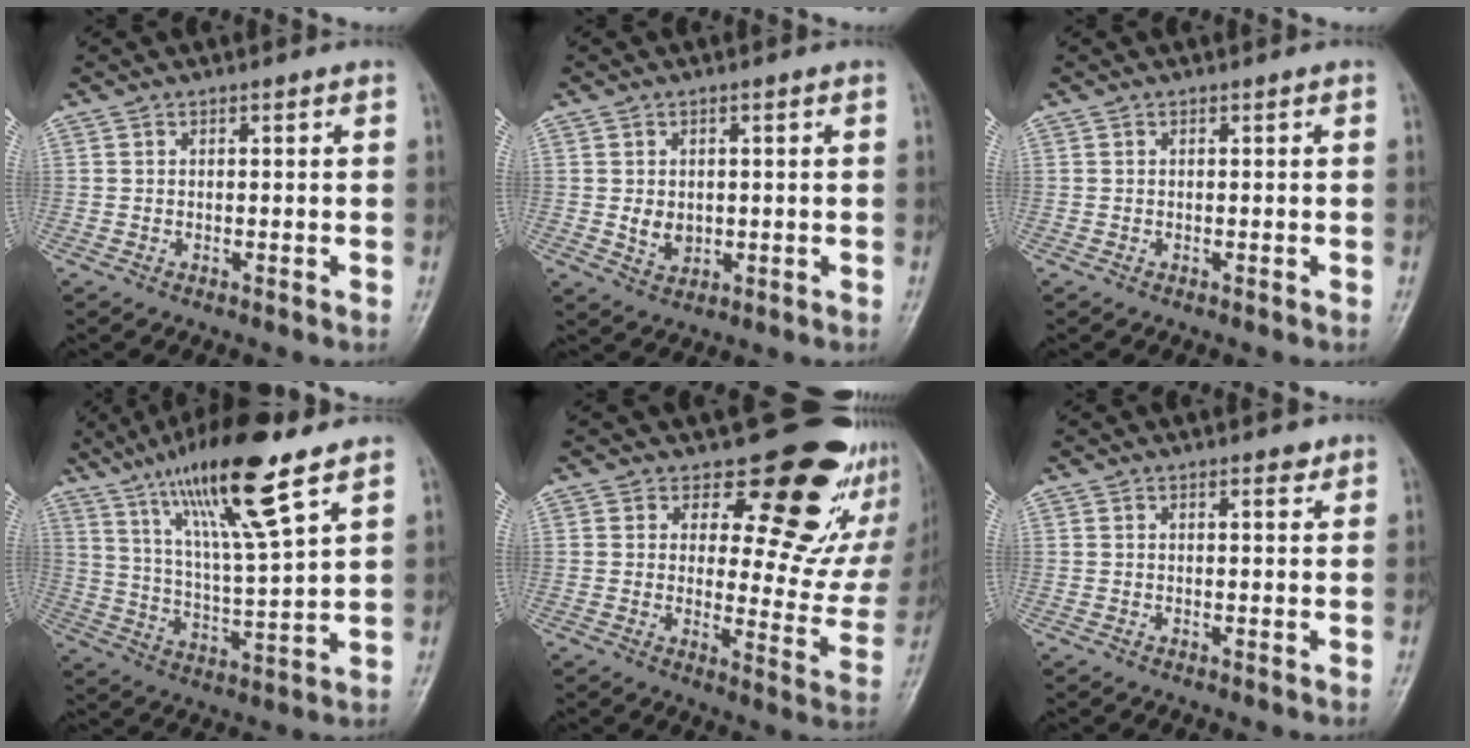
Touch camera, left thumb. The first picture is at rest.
{"total": 3.8, "force": [0.1, 2.9, 2.4], "torque": [-0.028, -0.007, 0.010]}
{"total": 0.0}
{"total": 17.8, "force": [11.2, 2.5, 13.6], "torque": [-0.233, -0.049, 0.203]}
{"total": 20.6, "force": [14.3, 10.0, 11.0], "torque": [-0.093, -0.108, 0.171]}
{"total": 1.7, "force": [1.2, 0.6, 1.0], "torque": [-0.007, -0.006, 0.015]}